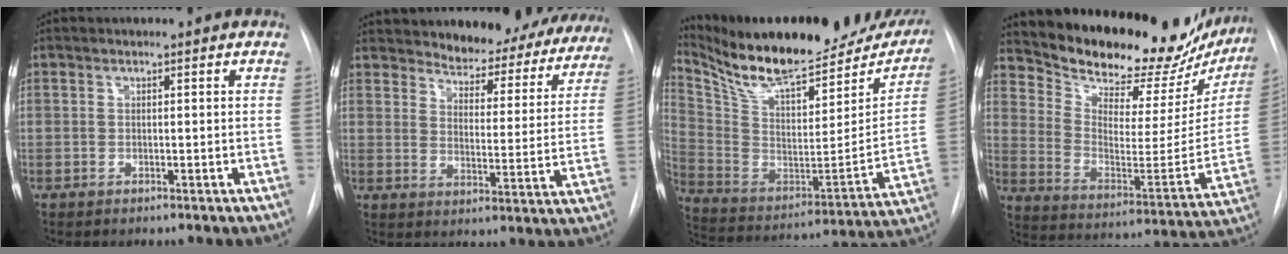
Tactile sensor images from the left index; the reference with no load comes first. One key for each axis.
{"total": 21.9, "fx": 20.0, "fy": 6.7, "fz": 5.8, "tx": -0.071, "ty": -0.041, "tz": 0.240}
{"total": 29.6, "fx": 24.5, "fy": 8.2, "fz": 14.5, "tx": -0.249, "ty": -0.029, "tz": 0.357}
{"total": 26.2, "fx": 23.5, "fy": 7.9, "fz": 8.2, "tx": -0.135, "ty": -0.063, "tz": 0.318}